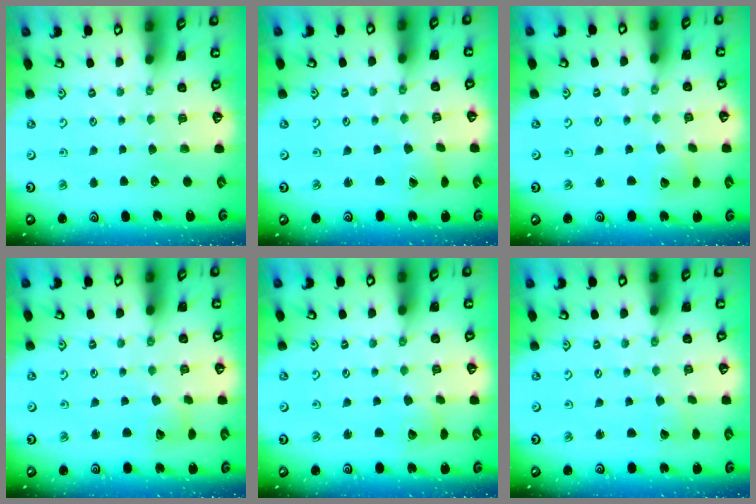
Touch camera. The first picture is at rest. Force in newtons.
{"total": 0.7, "press": 0.7, "slide": 0.1}
{"total": 2.1, "press": 2.1, "slide": 0.3}
{"total": 4.0, "press": 4.0, "slide": 0.4}
{"total": 4.1, "press": 4.1, "slide": 0.5}
{"total": 1.6, "press": 1.6, "slide": 0.1}